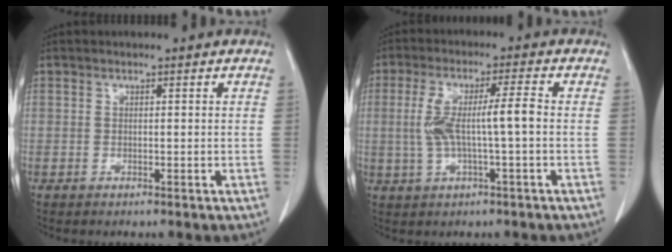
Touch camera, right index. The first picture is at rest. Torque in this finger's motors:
{"motor_torque": [0.31, 0.02, 0.24, 0.09]}